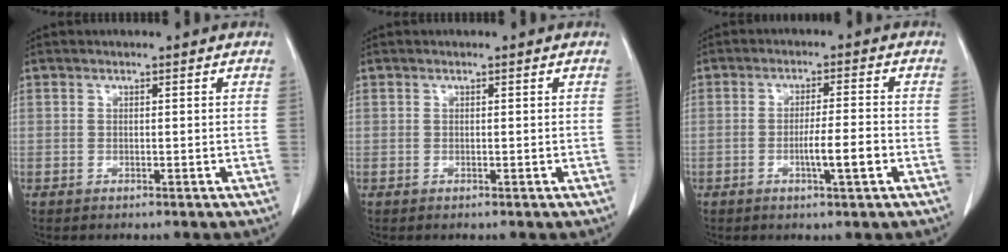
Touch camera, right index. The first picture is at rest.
{"total": 0.0}
{"total": 5.0, "force": [-1.6, 0.0, 4.7], "torque": [-0.077, -0.003, -0.025]}